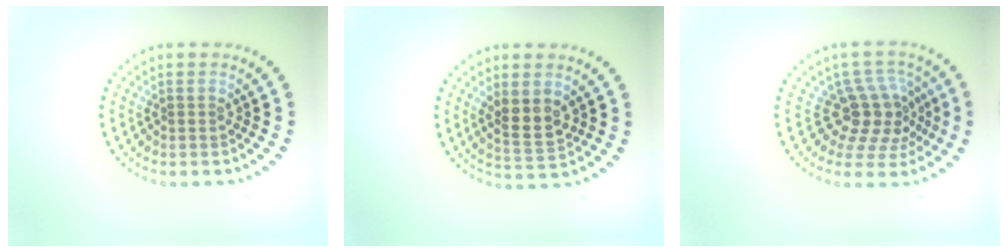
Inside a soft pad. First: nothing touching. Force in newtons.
{"total": 2.9, "press": 2.7, "slide": 1.0}
{"total": 4.3, "press": 3.2, "slide": 3.0}